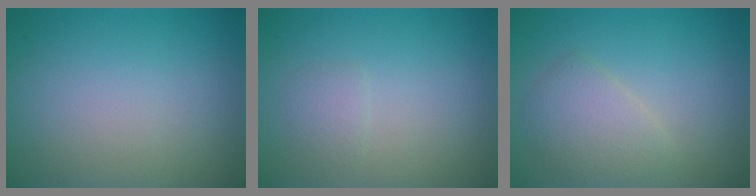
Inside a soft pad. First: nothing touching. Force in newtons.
{"total": 1.0, "press": 1.0, "slide": 0.1}
{"total": 2.9, "press": 2.9, "slide": 0.1}